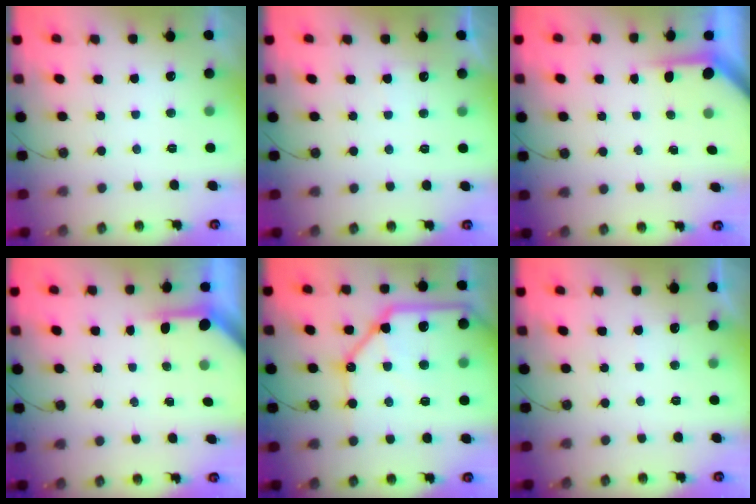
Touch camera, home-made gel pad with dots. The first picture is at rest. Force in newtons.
{"total": 3.6, "press": 3.6, "slide": 0.5}
{"total": 3.5, "press": 3.5, "slide": 0.3}
{"total": 3.8, "press": 3.8, "slide": 0.3}
{"total": 23.8, "press": 23.6, "slide": 3.1}
{"total": 3.2, "press": 3.2, "slide": 0.4}